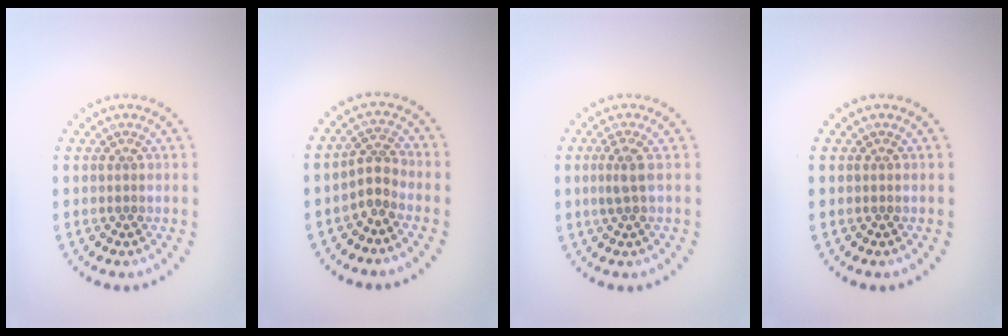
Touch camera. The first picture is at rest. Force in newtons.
{"total": 2.3, "press": 1.5, "slide": 1.7}
{"total": 1.6, "press": 1.3, "slide": 0.9}
{"total": 0.0}